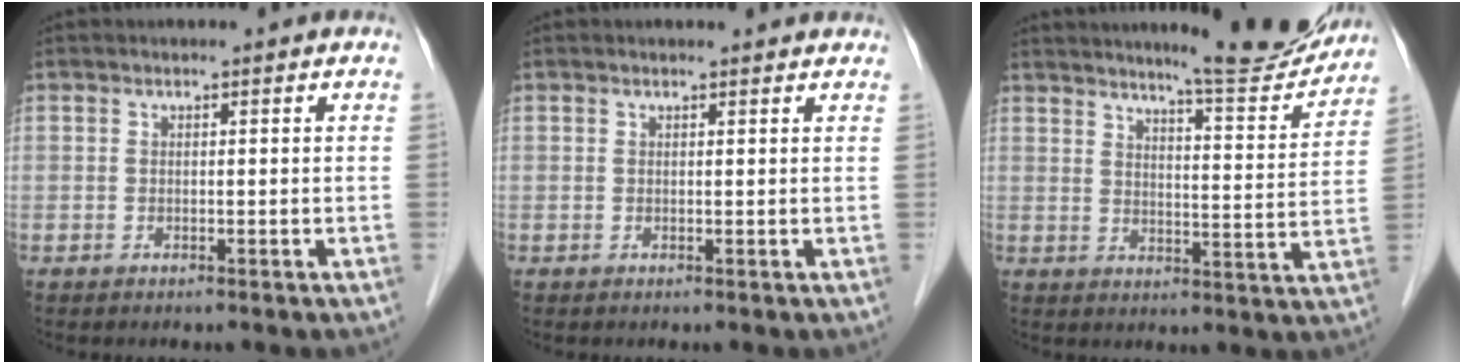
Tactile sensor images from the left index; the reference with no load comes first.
{"total": 2.8, "force": [2.6, 0.5, 0.6], "torque": [-0.014, 0.011, 0.024]}
{"total": 12.9, "force": [12.0, 0.2, 4.7], "torque": [-0.061, -0.025, 0.153]}